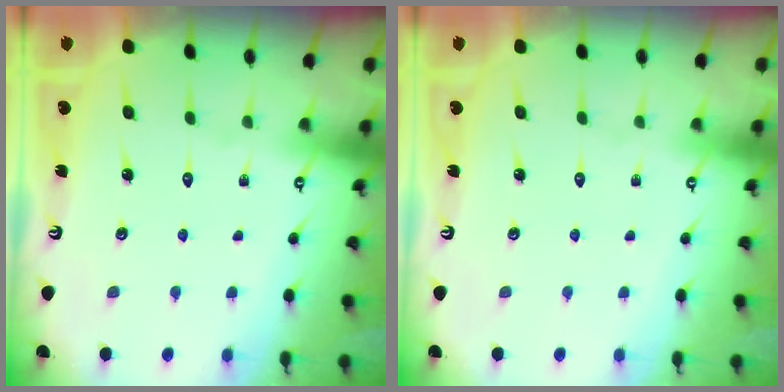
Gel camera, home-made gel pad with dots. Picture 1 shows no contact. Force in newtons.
{"total": 0.0}